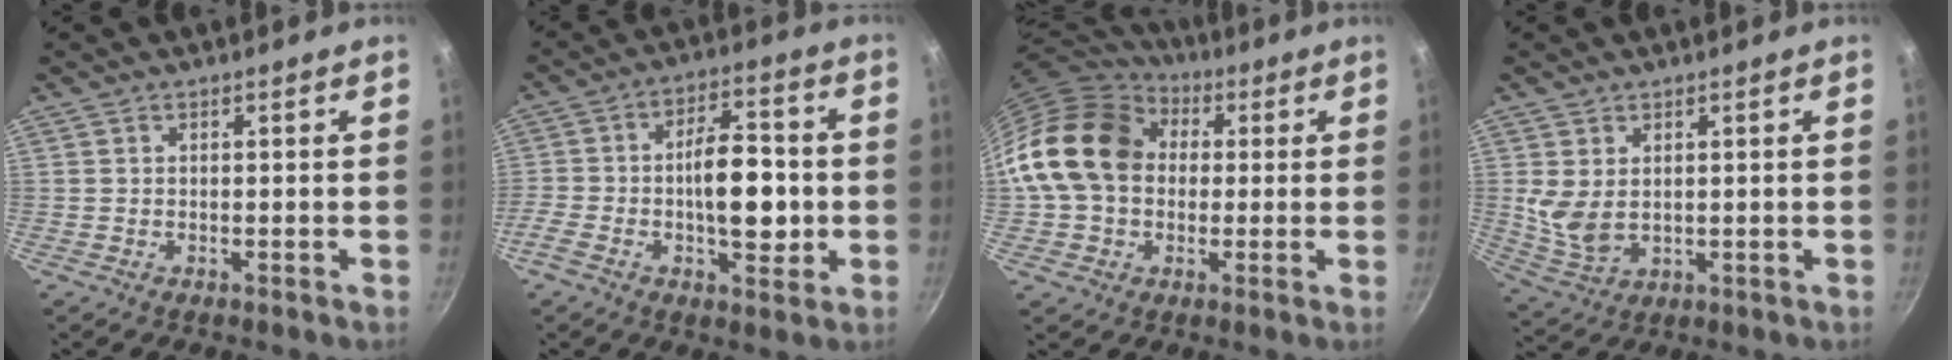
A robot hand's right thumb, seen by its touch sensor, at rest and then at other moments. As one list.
[{"total": 13.5, "force": [-2.4, 6.6, 11.5], "torque": [-0.166, 0.036, -0.045]}, {"total": 18.4, "force": [2.2, 14.4, 11.2], "torque": [-0.187, 0.037, 0.029]}, {"total": 6.6, "force": [1.4, 4.2, 4.9], "torque": [-0.093, -0.018, 0.042]}]